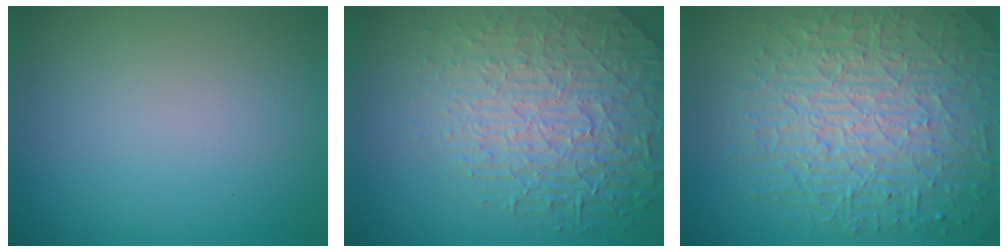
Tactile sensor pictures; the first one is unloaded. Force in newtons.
{"total": 6.5, "press": 5.3, "slide": 3.7}
{"total": 10.3, "press": 6.6, "slide": 8.0}